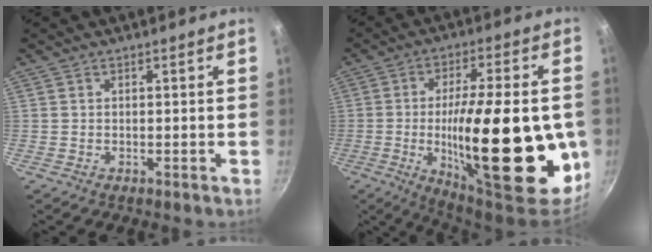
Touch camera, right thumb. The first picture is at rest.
{"total": 31.6, "force": [-4.6, 10.8, 29.3], "torque": [-0.412, -0.002, -0.061]}